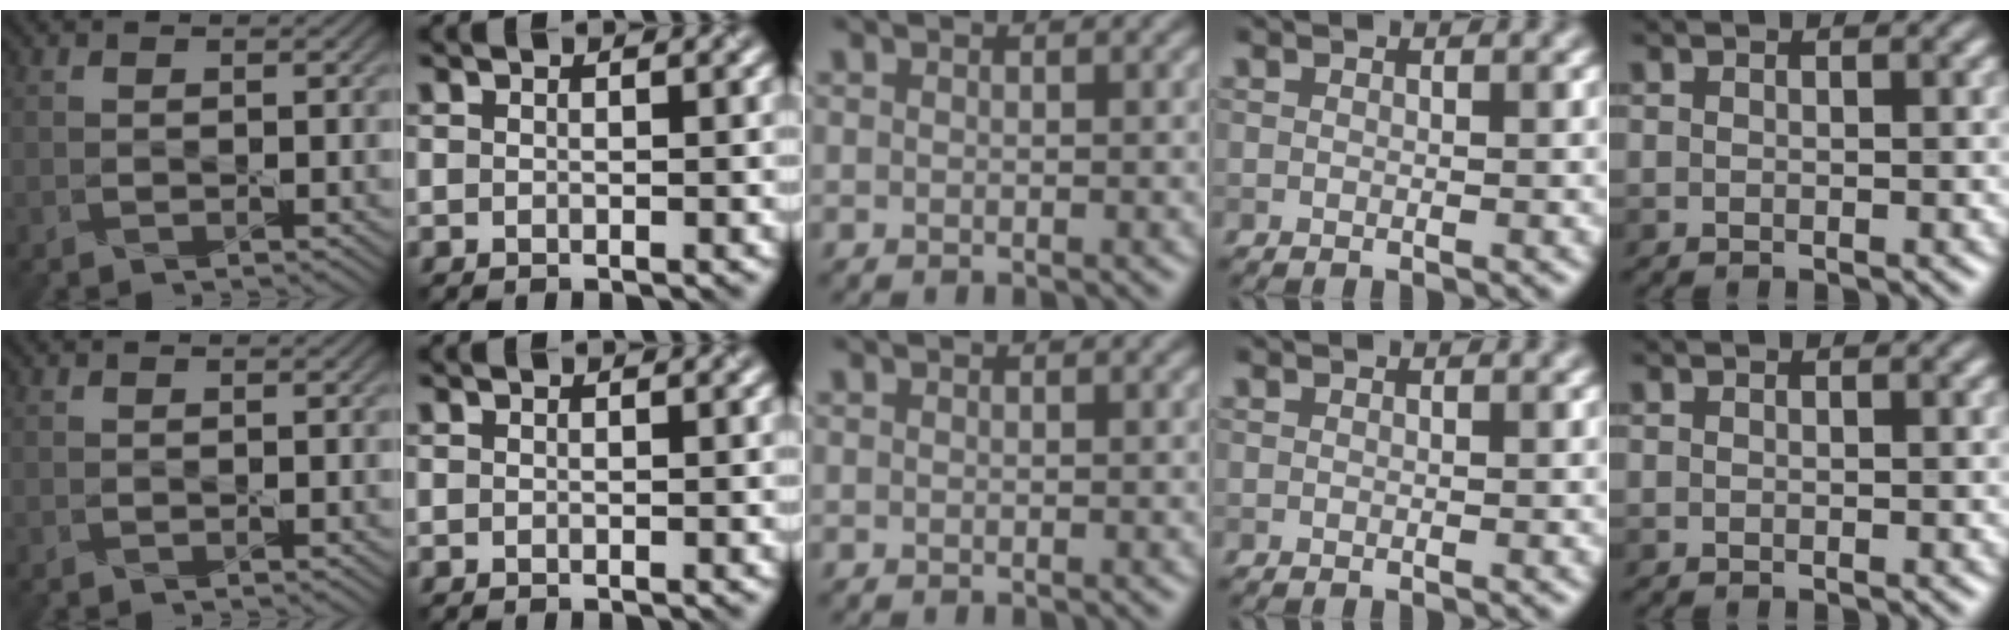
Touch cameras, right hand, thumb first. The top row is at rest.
{}